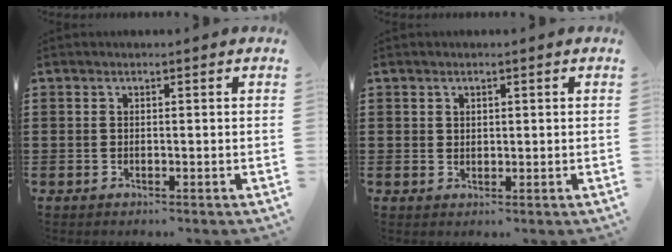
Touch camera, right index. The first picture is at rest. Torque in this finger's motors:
{"motor_torque": [-0.08, 0.56, -0.06, -0.01]}